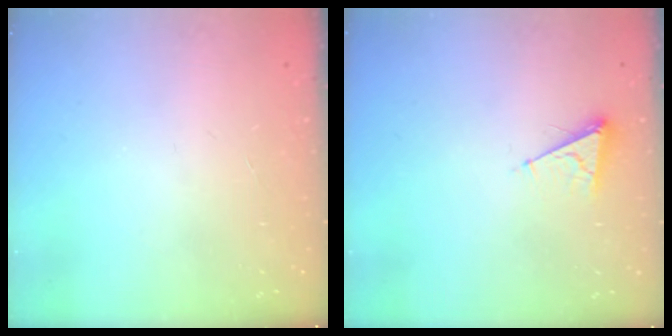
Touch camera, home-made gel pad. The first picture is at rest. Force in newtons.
{"total": 4.4, "press": 4.4, "slide": 0.6}